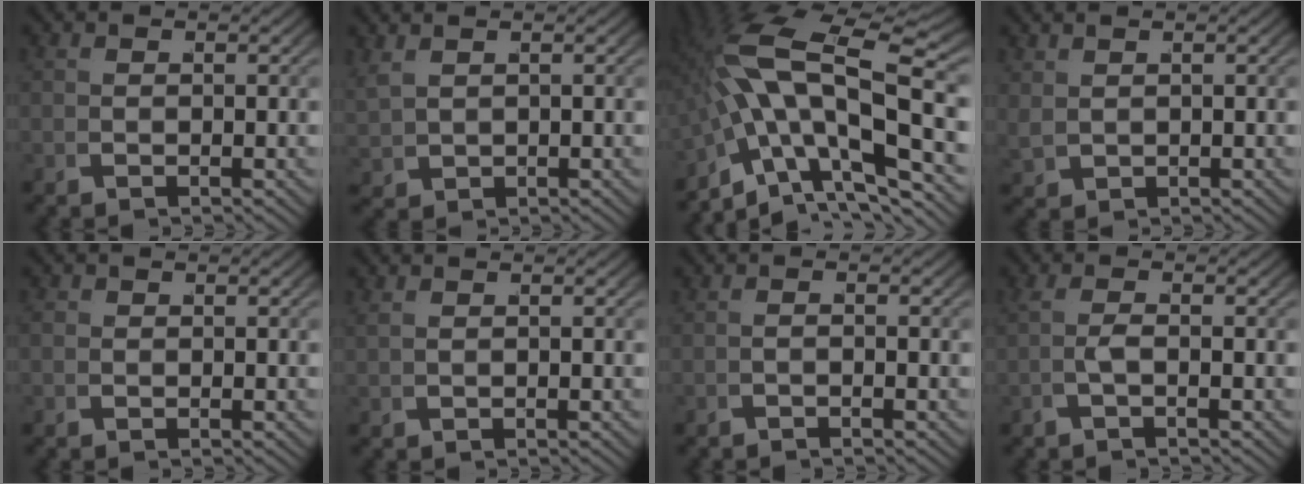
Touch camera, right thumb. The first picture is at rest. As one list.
[{"total": 1.6, "force": [0.9, 0.8, 1.0], "torque": [-0.029, -0.002, 0.030]}, {"total": 11.4, "force": [0.2, 5.7, 9.9], "torque": [-0.200, -0.016, 0.012]}, {"total": 1.3, "force": [0.7, 0.8, 0.7], "torque": [-0.019, -0.003, 0.024]}, {"total": 1.1, "force": [0.2, 1.0, 0.5], "torque": [-0.010, 0.002, 0.001]}, {"total": 0.7, "force": [0.6, -0.3, 0.3], "torque": [-0.008, 0.003, 0.019]}, {"total": 1.2, "force": [-0.7, -1.0, -0.3], "torque": [0.016, 0.009, -0.017]}, {"total": 1.1, "force": [-0.5, -0.8, 0.6], "torque": [-0.010, 0.010, -0.010]}]